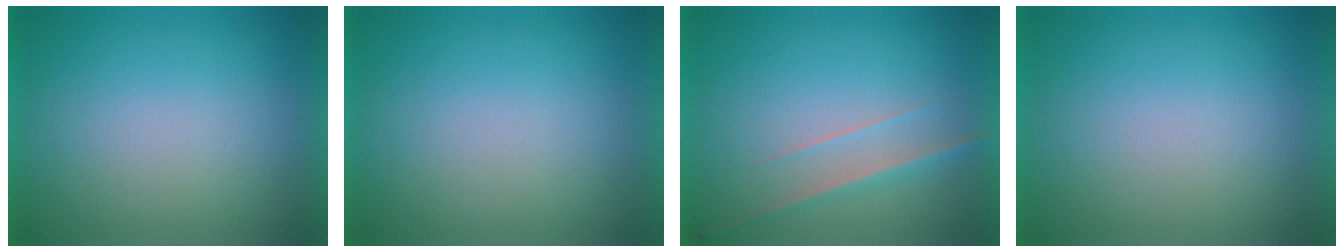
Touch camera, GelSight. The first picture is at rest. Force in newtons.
{"total": 0.0}
{"total": 2.8}
{"total": 0.0}